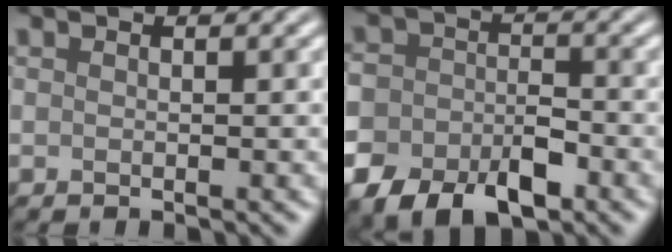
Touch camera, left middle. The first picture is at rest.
{"total": 7.8, "force": [-4.2, 4.8, 4.4], "torque": [-0.078, -0.016, -0.071]}